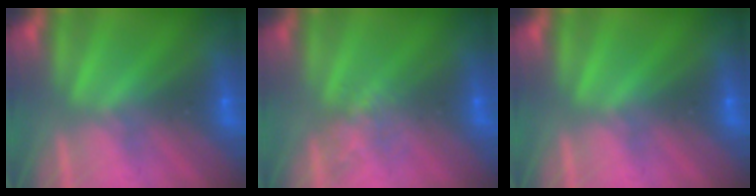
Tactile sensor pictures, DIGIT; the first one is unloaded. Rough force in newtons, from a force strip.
{"total": 2.1}
{"total": 0.0}